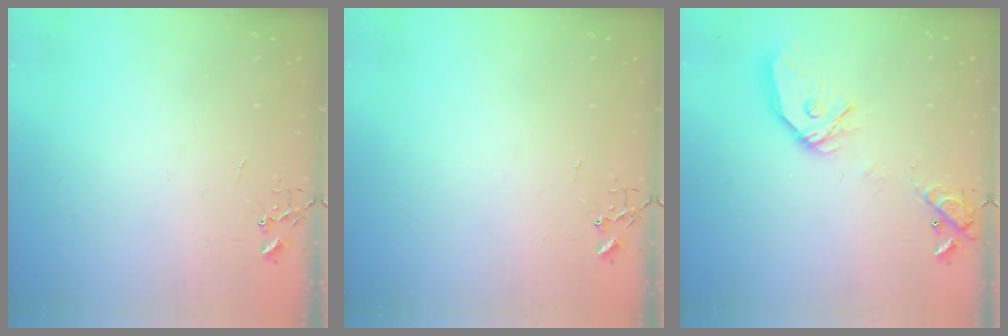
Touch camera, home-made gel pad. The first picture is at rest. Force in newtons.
{"total": 0.0}
{"total": 15.8, "press": 15.6, "slide": 2.1}